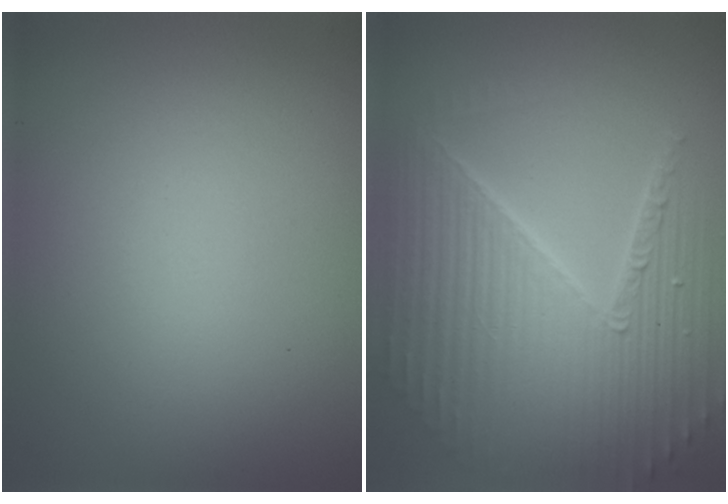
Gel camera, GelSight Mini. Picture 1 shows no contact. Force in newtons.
{"total": 9.5, "press": 6.0, "slide": 7.4}